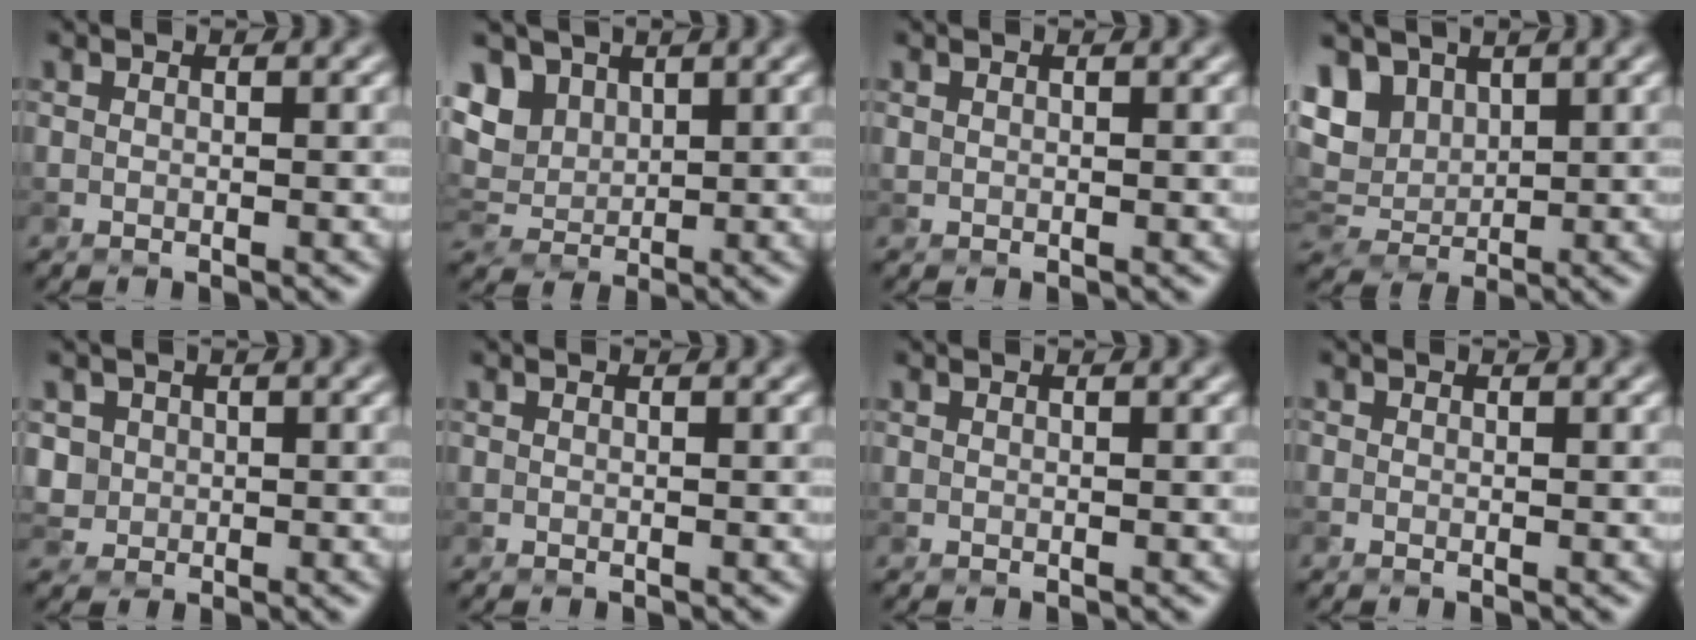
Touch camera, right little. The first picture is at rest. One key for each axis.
{"total": 5.8, "fx": 2.7, "fy": 4.2, "fz": 2.9, "tx": -0.085, "ty": 0.012, "tz": 0.049}
{"total": 0.0}
{"total": 6.3, "fx": 2.9, "fy": 4.3, "fz": 3.5, "tx": -0.096, "ty": 0.015, "tz": 0.061}
{"total": 2.3, "fx": 0.6, "fy": 2.1, "fz": 0.5, "tx": -0.010, "ty": 0.001, "tz": 0.030}
{"total": 0.0}
{"total": 0.0}
{"total": 0.0}